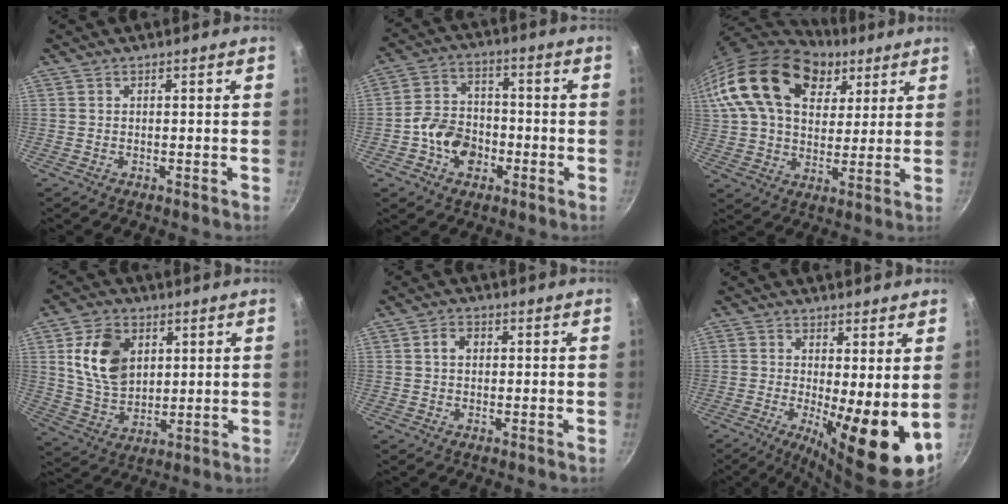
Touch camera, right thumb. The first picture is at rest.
{"total": 9.7, "force": [-3.1, 7.4, 5.5], "torque": [-0.071, 0.030, -0.064]}
{"total": 23.7, "force": [10.7, 15.2, 14.8], "torque": [-0.246, -0.009, 0.185]}
{"total": 12.5, "force": [3.6, 8.7, 8.2], "torque": [-0.128, -0.016, 0.074]}
{"total": 2.7, "force": [0.4, 2.0, 1.7], "torque": [-0.020, 0.005, 0.005]}
{"total": 13.0, "force": [-1.0, 3.5, 12.5], "torque": [-0.171, -0.017, -0.011]}